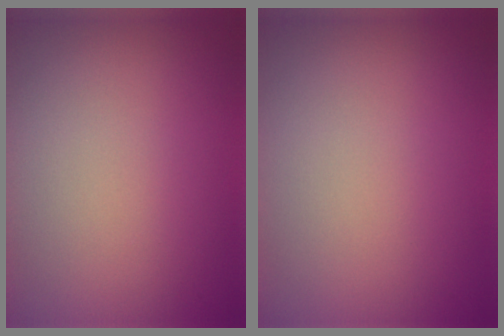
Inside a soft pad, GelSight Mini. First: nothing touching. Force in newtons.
{"total": 0.0}